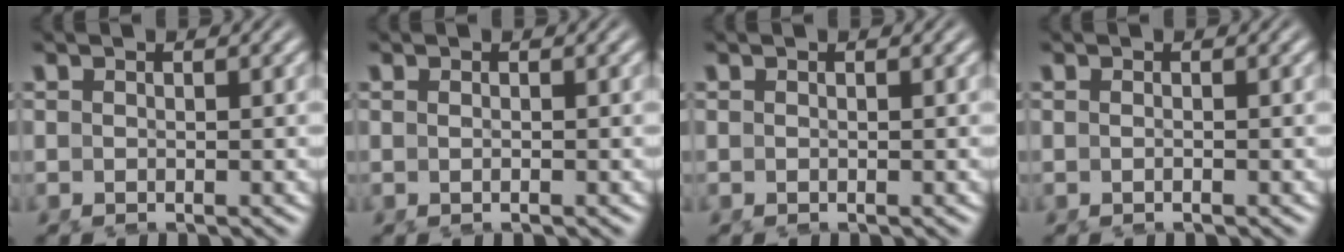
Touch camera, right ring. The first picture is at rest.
{"total": 0.9, "force": [-0.4, -0.7, 0.4], "torque": [-0.008, -0.006, -0.002]}
{"total": 0.0}
{"total": 0.8, "force": [-0.4, -0.4, 0.4], "torque": [-0.009, -0.001, -0.008]}